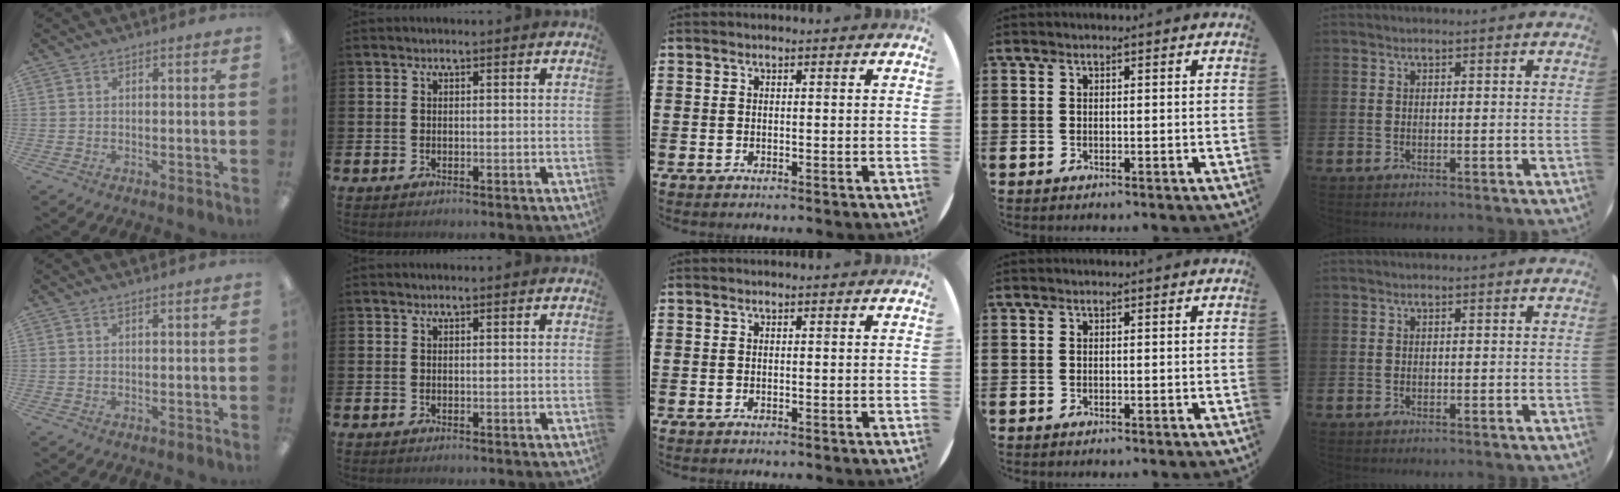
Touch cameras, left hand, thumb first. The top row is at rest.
{"thumb": {"total": 0.6, "force": [0.5, 0.1, 0.3], "torque": [-0.007, 0.001, 0.009]}}